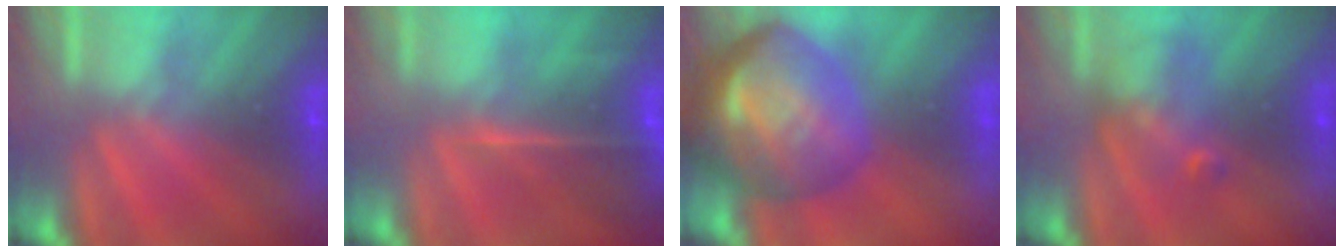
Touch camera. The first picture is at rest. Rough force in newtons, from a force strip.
{"total": 7.6}
{"total": 10.3}
{"total": 2.4}